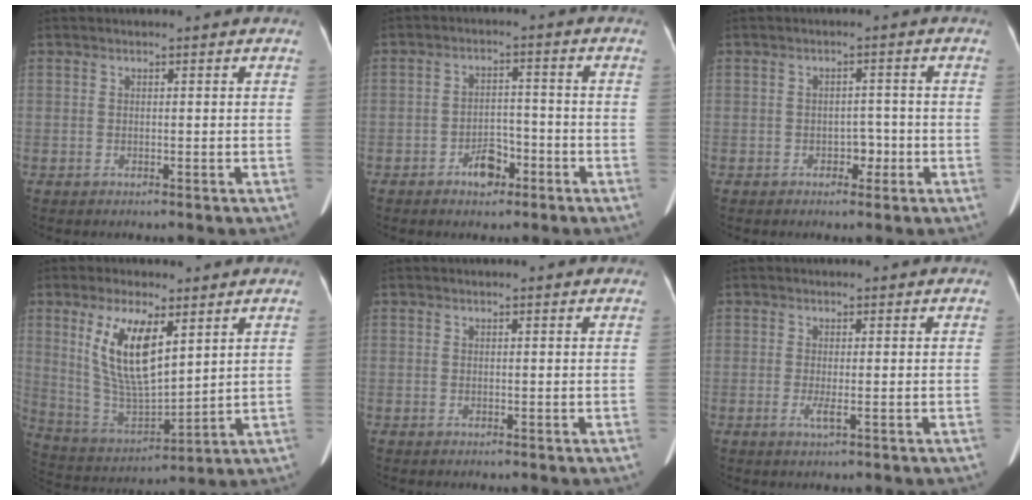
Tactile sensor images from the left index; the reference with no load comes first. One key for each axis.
{"total": 4.3, "fx": -2.7, "fy": 2.4, "fz": 2.3, "tx": -0.040, "ty": 0.011, "tz": -0.042}
{"total": 2.1, "fx": -1.0, "fy": 1.5, "fz": 1.2, "tx": -0.011, "ty": 0.006, "tz": -0.015}
{"total": 12.0, "fx": 5.1, "fy": 3.6, "fz": 10.3, "tx": -0.211, "ty": -0.005, "tz": 0.109}
{"total": 1.6, "fx": 1.4, "fy": 0.5, "fz": 0.6, "tx": -0.007, "ty": 0.025, "tz": 0.011}
{"total": 1.5, "fx": -0.3, "fy": 0.0, "fz": 1.4, "tx": -0.028, "ty": -0.004, "tz": -0.004}